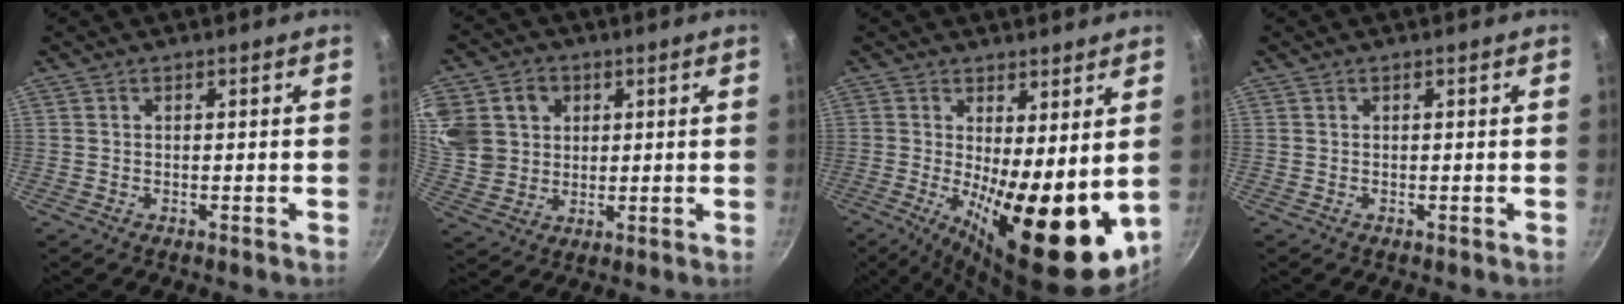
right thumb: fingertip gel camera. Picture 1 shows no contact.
{"total": 17.3, "force": [4.6, 14.8, 7.7], "torque": [-0.182, 0.016, 0.093]}
{"total": 18.1, "force": [-0.5, 6.5, 16.9], "torque": [-0.225, -0.030, 0.005]}
{"total": 0.0}